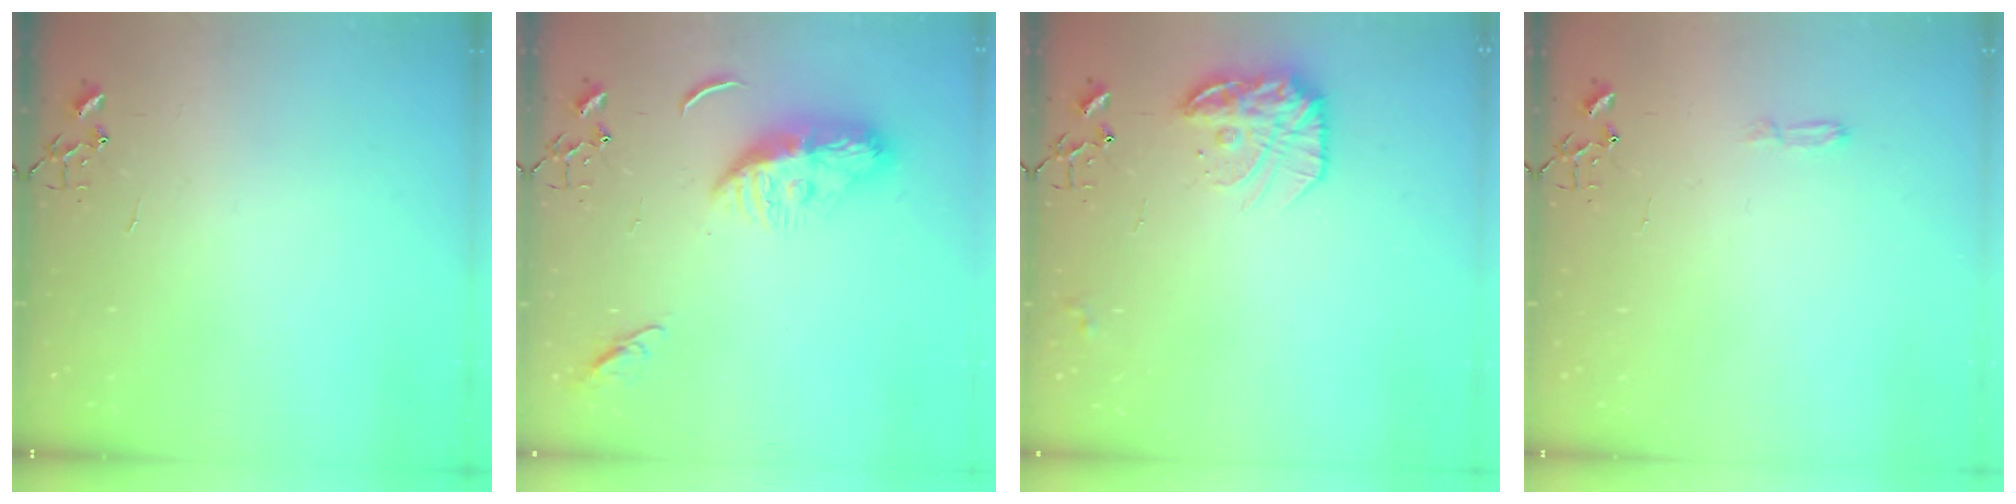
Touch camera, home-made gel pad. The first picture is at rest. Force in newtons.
{"total": 11.4, "press": 11.3, "slide": 1.0}
{"total": 15.4, "press": 15.3, "slide": 0.8}
{"total": 4.0, "press": 3.9, "slide": 0.5}